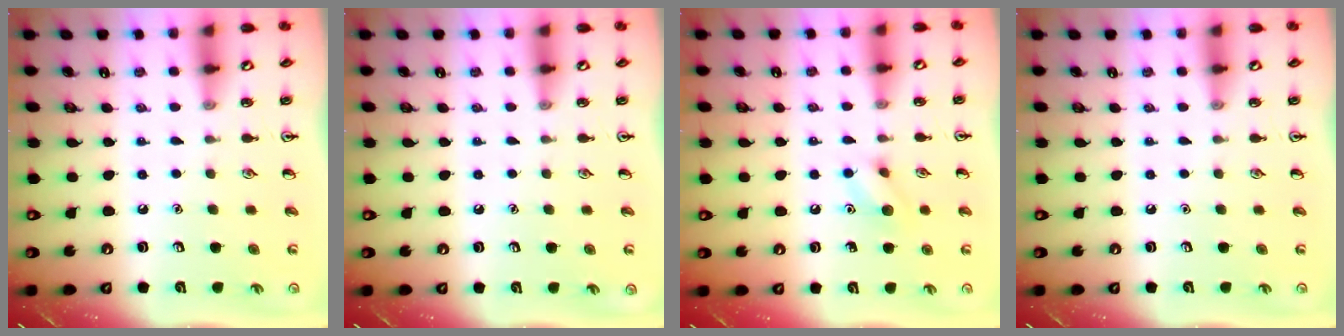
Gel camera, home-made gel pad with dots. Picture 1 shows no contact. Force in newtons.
{"total": 0.0}
{"total": 7.4, "press": 7.4, "slide": 0.7}
{"total": 0.0}